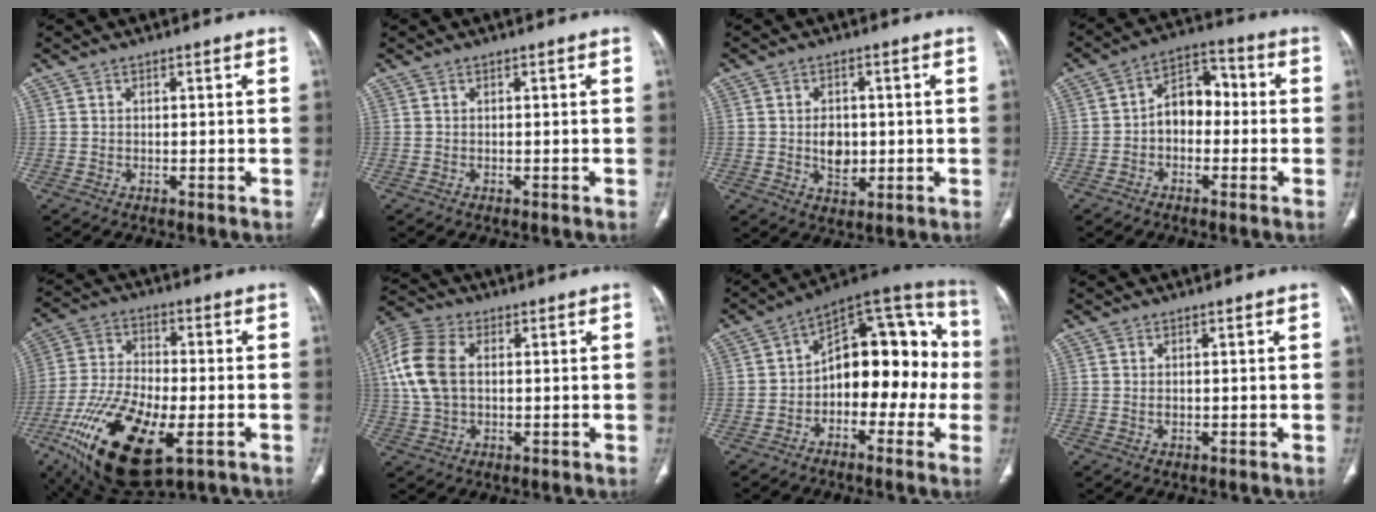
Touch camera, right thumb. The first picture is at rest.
{"total": 0.0}
{"total": 5.2, "force": [-0.1, 3.8, 3.6], "torque": [-0.041, -0.002, 0.004]}
{"total": 8.6, "force": [-0.9, 6.0, 6.0], "torque": [-0.067, 0.038, -0.030]}
{"total": 22.7, "force": [-9.1, 10.0, 18.2], "torque": [-0.377, -0.003, -0.150]}
{"total": 11.9, "force": [1.8, 7.7, 8.9], "torque": [-0.202, 0.017, 0.032]}
{"total": 17.7, "force": [-1.8, 10.6, 14.0], "torque": [-0.136, 0.059, -0.040]}
{"total": 0.7, "force": [0.2, 0.4, 0.6], "torque": [-0.012, -0.001, 0.007]}